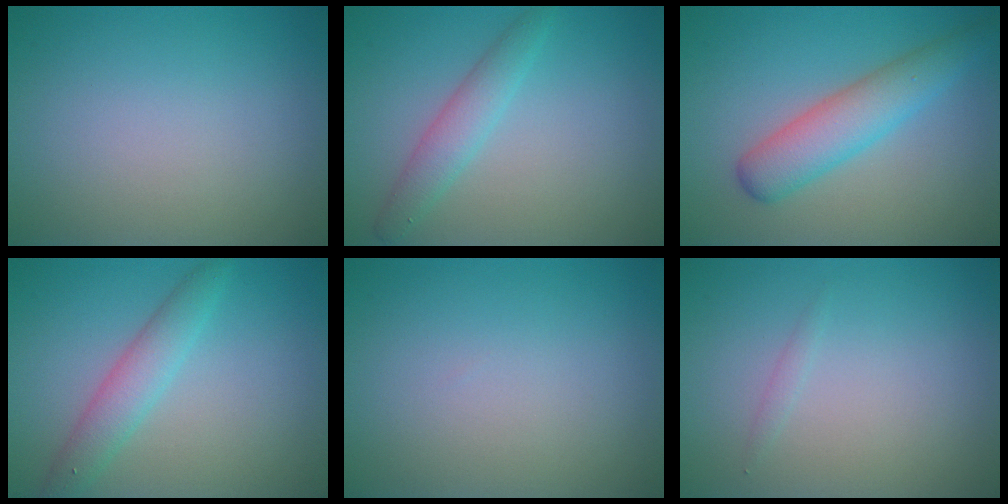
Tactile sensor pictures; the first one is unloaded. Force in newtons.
{"total": 2.6, "press": 2.6, "slide": 0.1}
{"total": 4.5, "press": 4.5, "slide": 0.2}
{"total": 3.0, "press": 3.0, "slide": 0.1}
{"total": 0.0}
{"total": 0.5, "press": 0.5, "slide": 0.0}